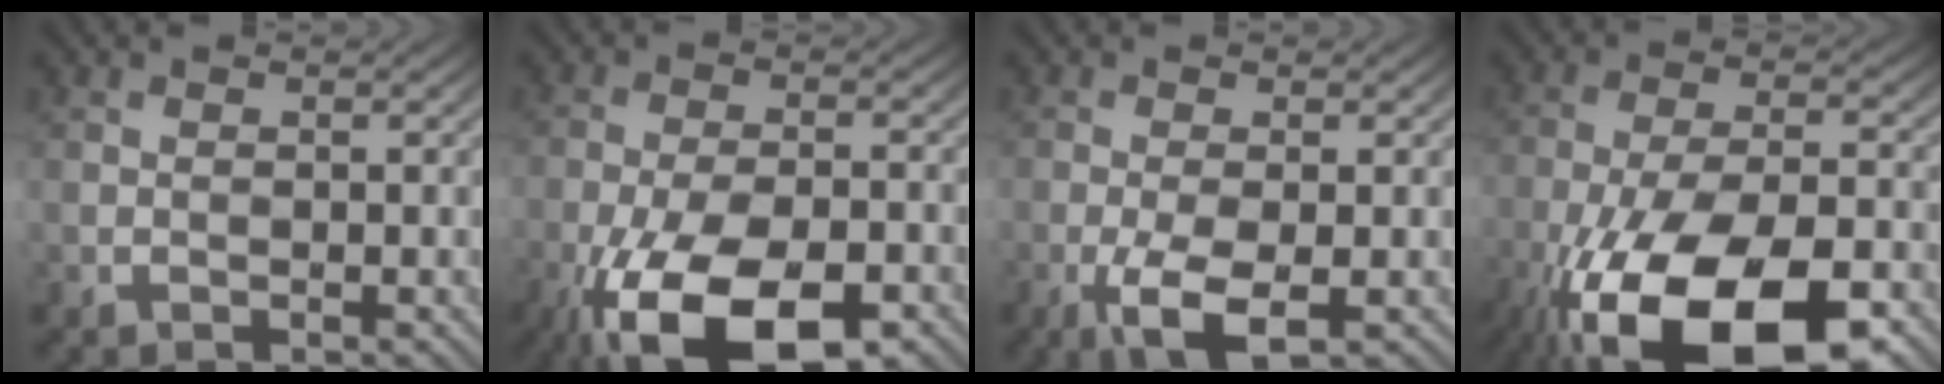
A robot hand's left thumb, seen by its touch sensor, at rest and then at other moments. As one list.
[{"total": 16.2, "force": [-9.6, 6.8, 11.1], "torque": [-0.205, -0.042, -0.150]}, {"total": 5.0, "force": [-2.0, 1.5, 4.3], "torque": [-0.092, -0.003, -0.042]}, {"total": 20.3, "force": [-11.4, 8.3, 14.6], "torque": [-0.262, -0.044, -0.182]}]